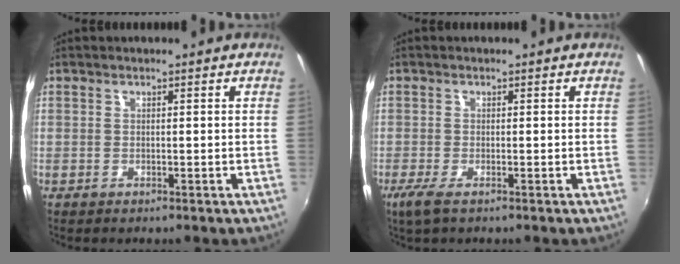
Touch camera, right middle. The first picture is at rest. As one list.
[{"total": 3.1, "force": [-1.8, 0.5, 2.5], "torque": [-0.053, -0.011, -0.032]}]